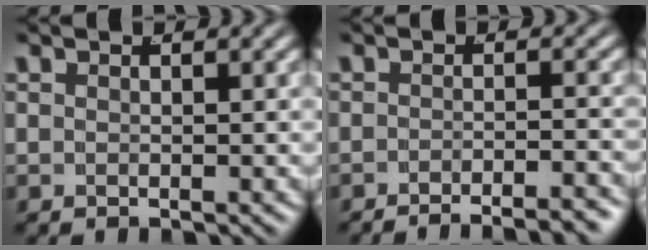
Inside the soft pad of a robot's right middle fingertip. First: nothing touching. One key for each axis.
{"total": 5.2, "fx": -5.0, "fy": 0.5, "fz": 1.4, "tx": -0.004, "ty": -0.002, "tz": -0.080}